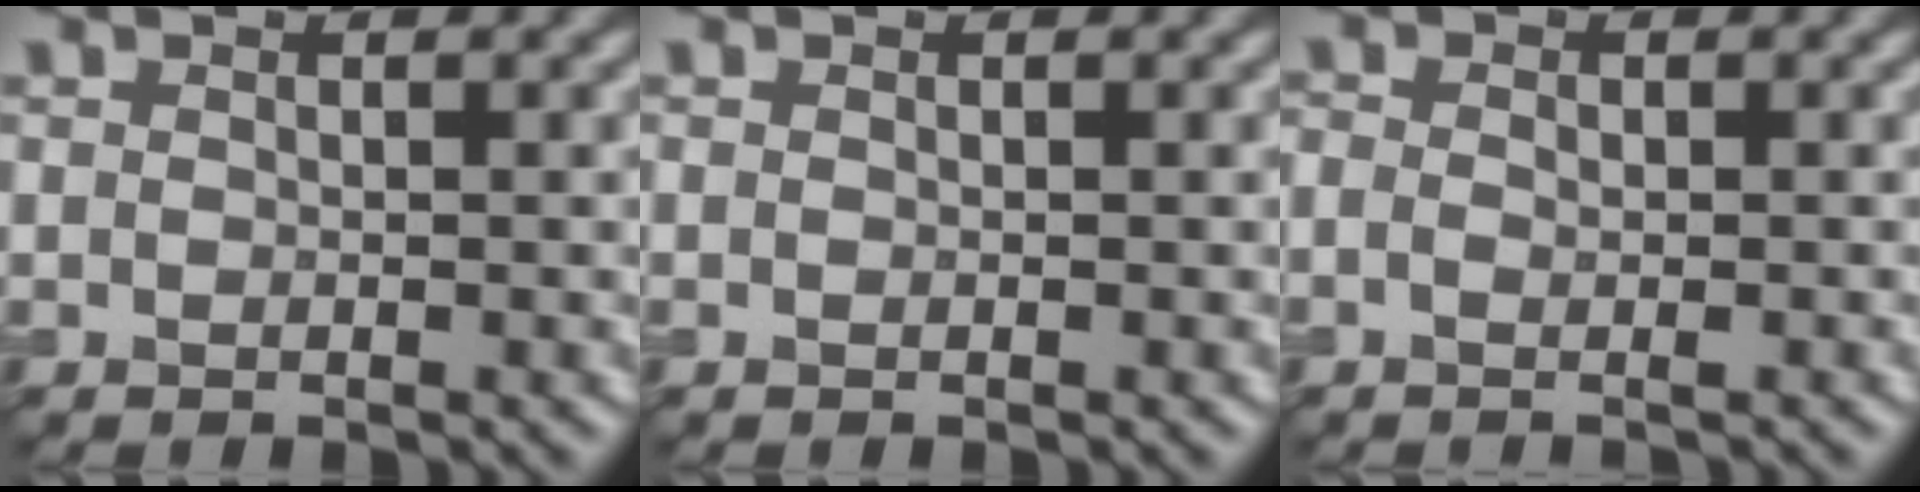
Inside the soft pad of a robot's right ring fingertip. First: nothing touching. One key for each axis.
{"total": 0.0}
{"total": 2.0, "fx": -0.7, "fy": 1.2, "fz": 1.4, "tx": -0.013, "ty": 0.008, "tz": -0.013}